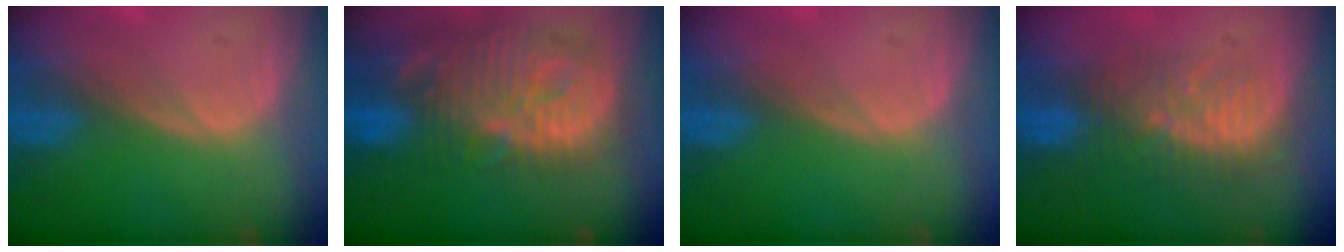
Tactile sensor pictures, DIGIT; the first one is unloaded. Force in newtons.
{"total": 14.0, "press": 12.2, "slide": 6.8}
{"total": 0.0}
{"total": 8.3, "press": 7.8, "slide": 2.9}